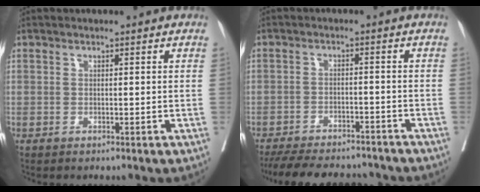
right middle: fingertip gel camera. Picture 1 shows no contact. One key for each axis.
{"total": 16.1, "fx": -14.3, "fy": 4.2, "fz": 6.0, "tx": -0.131, "ty": -0.010, "tz": -0.196}